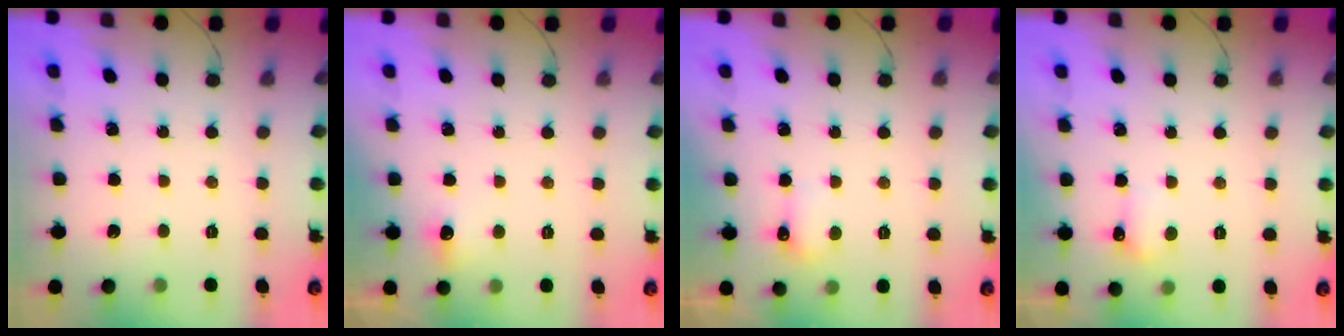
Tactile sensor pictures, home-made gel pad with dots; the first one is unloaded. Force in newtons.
{"total": 5.4, "press": 5.1, "slide": 1.7}
{"total": 4.9, "press": 4.7, "slide": 1.4}
{"total": 4.3, "press": 4.2, "slide": 1.3}